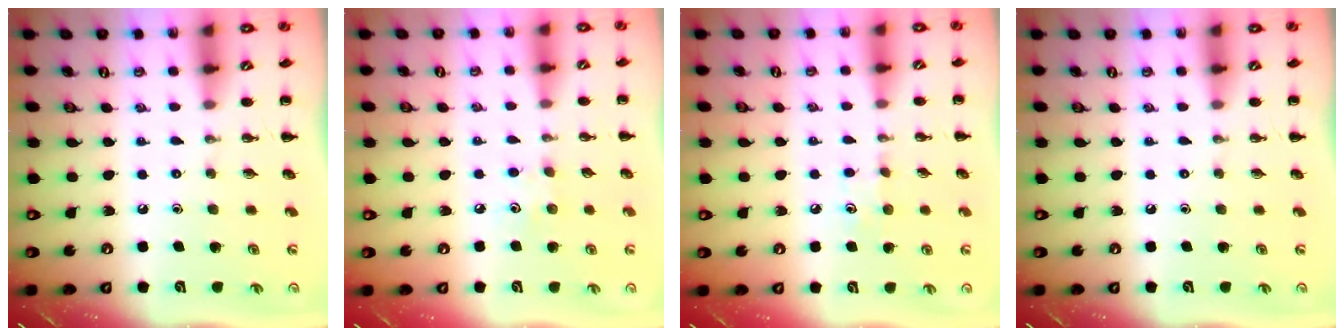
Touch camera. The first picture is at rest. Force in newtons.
{"total": 5.0, "press": 4.8, "slide": 1.5}
{"total": 4.7, "press": 4.4, "slide": 1.4}
{"total": 0.0}